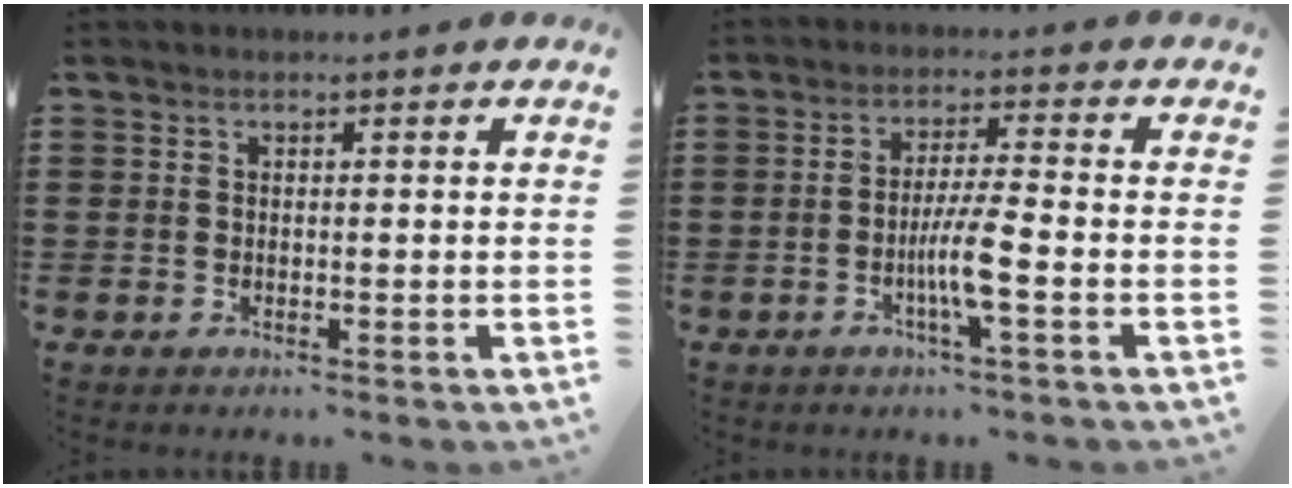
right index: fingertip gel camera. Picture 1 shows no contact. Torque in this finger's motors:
{"motor_torque": [1.97, -0.17, 0.40, 0.13]}